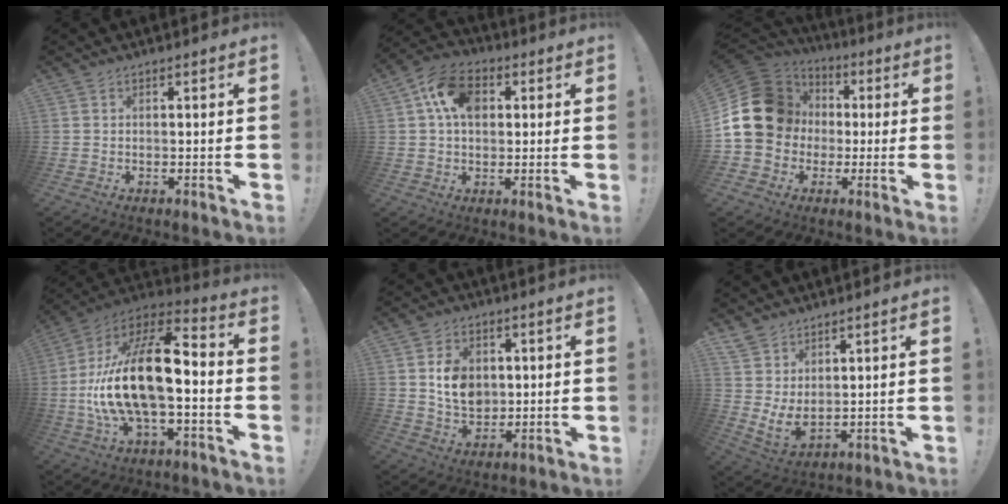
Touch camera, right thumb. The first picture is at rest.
{"total": 12.0, "force": [3.5, 8.4, 7.7], "torque": [-0.125, 0.006, 0.068]}
{"total": 21.1, "force": [2.3, 18.0, 10.7], "torque": [-0.170, 0.004, 0.071]}
{"total": 22.4, "force": [-2.6, 10.1, 19.8], "torque": [-0.362, 0.012, -0.040]}
{"total": 10.0, "force": [1.2, 8.5, 5.2], "torque": [-0.074, 0.004, 0.030]}
{"total": 6.2, "force": [3.6, 3.3, 3.7], "torque": [-0.075, -0.037, 0.072]}